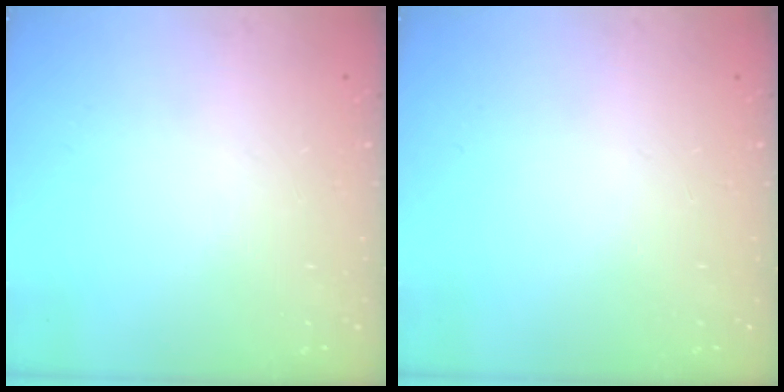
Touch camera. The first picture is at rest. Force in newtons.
{"total": 0.0}